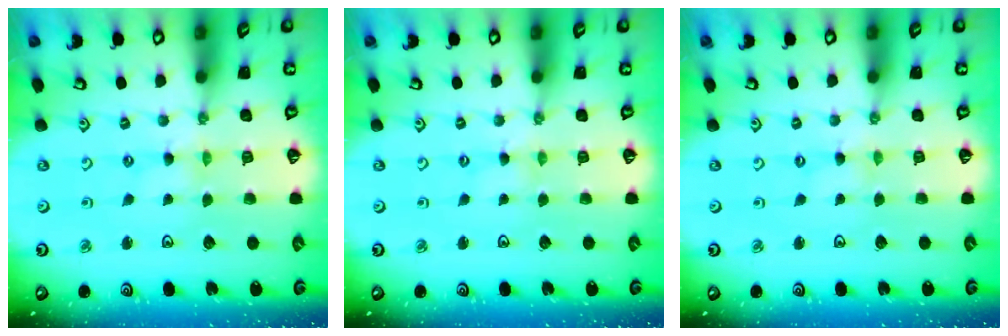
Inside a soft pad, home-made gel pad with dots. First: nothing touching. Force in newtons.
{"total": 1.2, "press": 1.1, "slide": 0.2}
{"total": 0.0}